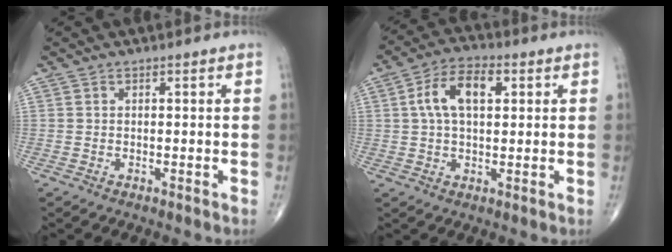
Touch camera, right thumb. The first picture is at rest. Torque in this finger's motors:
{"motor_torque": [0.15, 0.26, 0.93, 0.31, 0.09]}